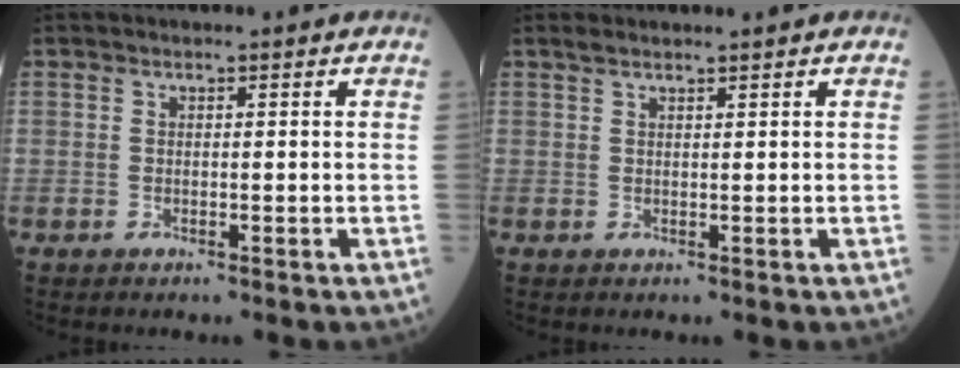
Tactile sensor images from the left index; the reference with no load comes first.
{"total": 2.2, "force": [2.0, 0.1, 0.9], "torque": [-0.017, 0.020, 0.036]}